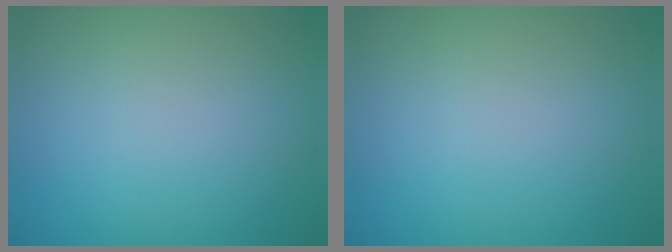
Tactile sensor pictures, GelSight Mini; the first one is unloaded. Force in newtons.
{"total": 0.0}